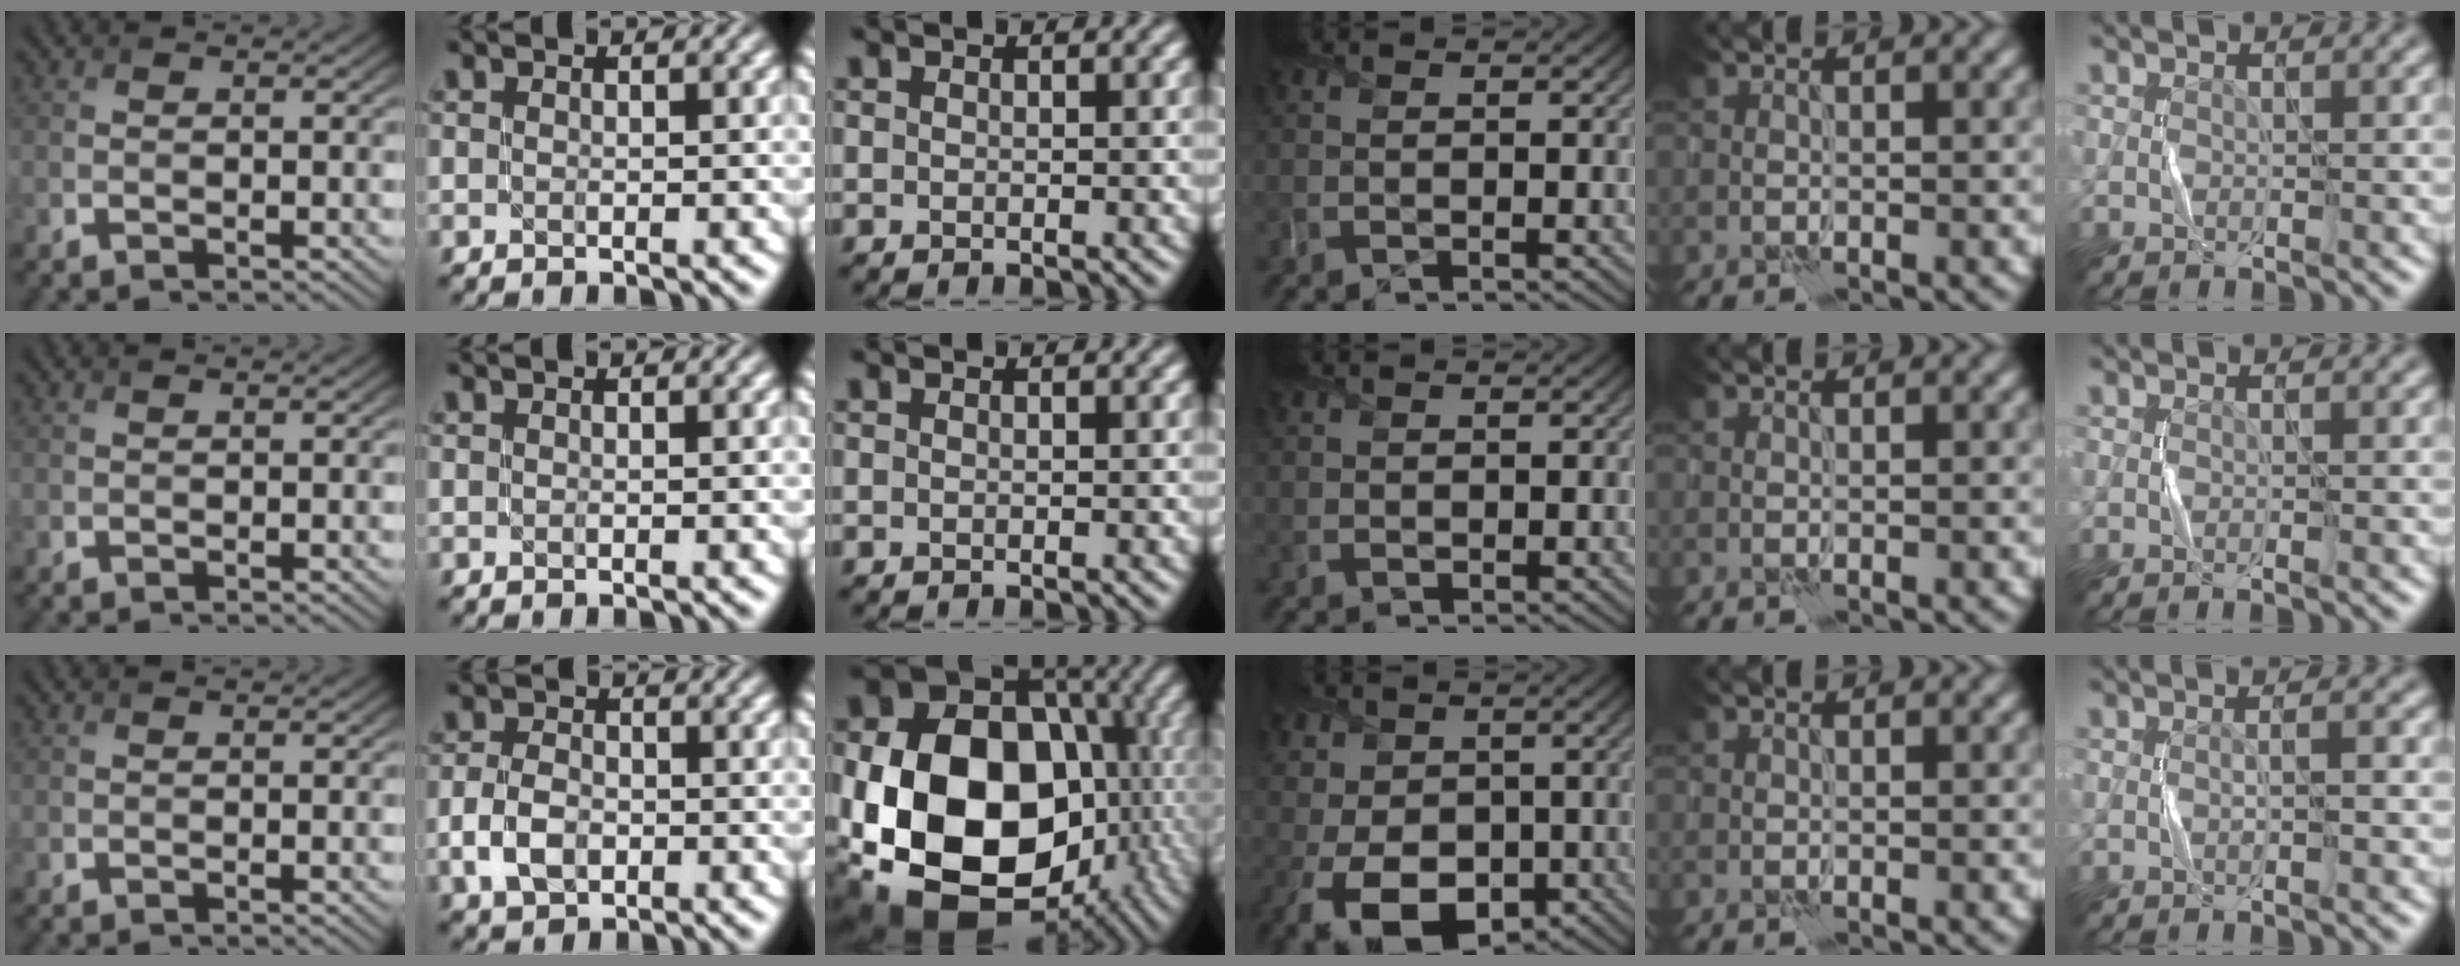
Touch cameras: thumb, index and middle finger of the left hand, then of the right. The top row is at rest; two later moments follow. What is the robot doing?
{"motion": "fold", "object": "shorts"}